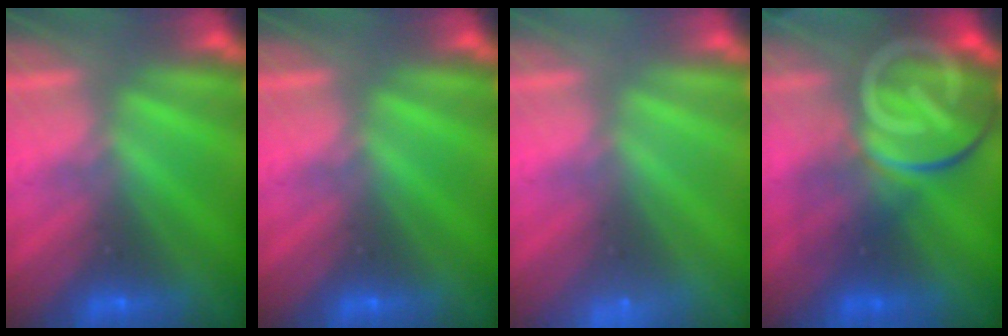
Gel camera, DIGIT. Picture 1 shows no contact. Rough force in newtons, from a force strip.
{"total": 0.0}
{"total": 2.2}
{"total": 13.7}